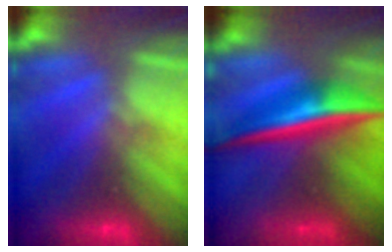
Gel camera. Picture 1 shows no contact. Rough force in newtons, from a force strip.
{"total": 7.1}